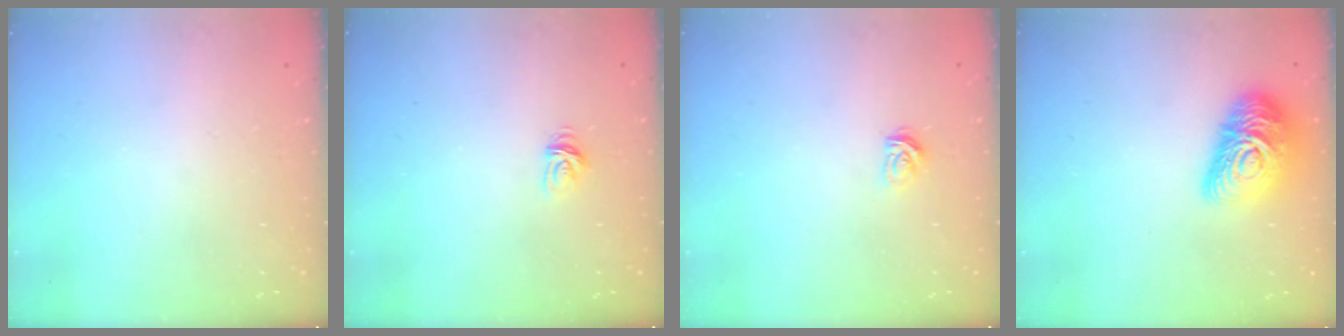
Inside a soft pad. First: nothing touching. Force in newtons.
{"total": 3.5, "press": 3.4, "slide": 0.5}
{"total": 3.4, "press": 3.4, "slide": 0.3}
{"total": 16.1, "press": 16.0, "slide": 1.0}